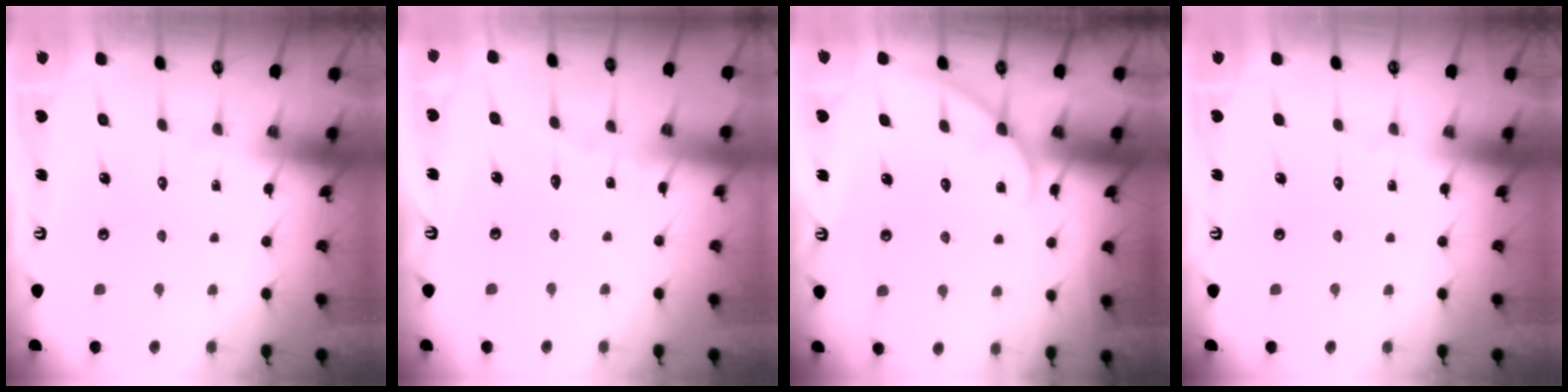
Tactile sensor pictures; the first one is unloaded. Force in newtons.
{"total": 2.9, "press": 2.9, "slide": 0.3}
{"total": 2.8, "press": 2.8, "slide": 0.3}
{"total": 0.0}